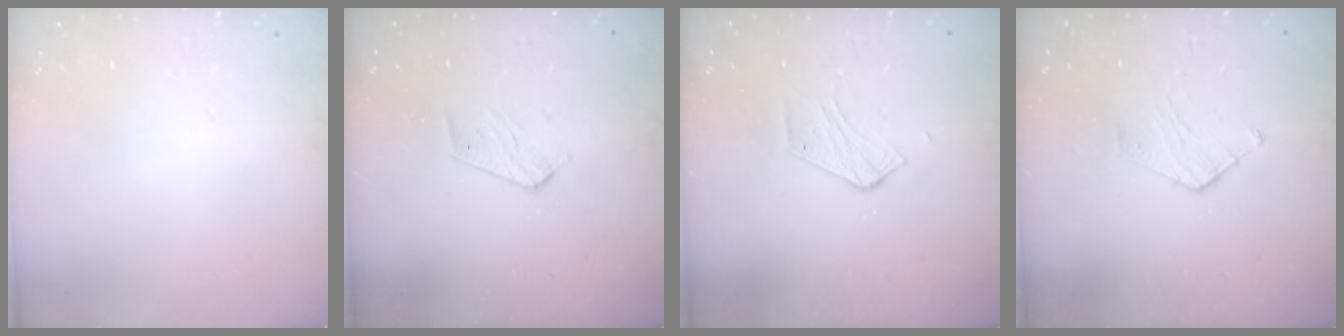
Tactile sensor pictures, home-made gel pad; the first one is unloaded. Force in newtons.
{"total": 4.8, "press": 4.8, "slide": 0.5}
{"total": 3.7, "press": 3.7, "slide": 0.3}
{"total": 2.8, "press": 2.8, "slide": 0.3}